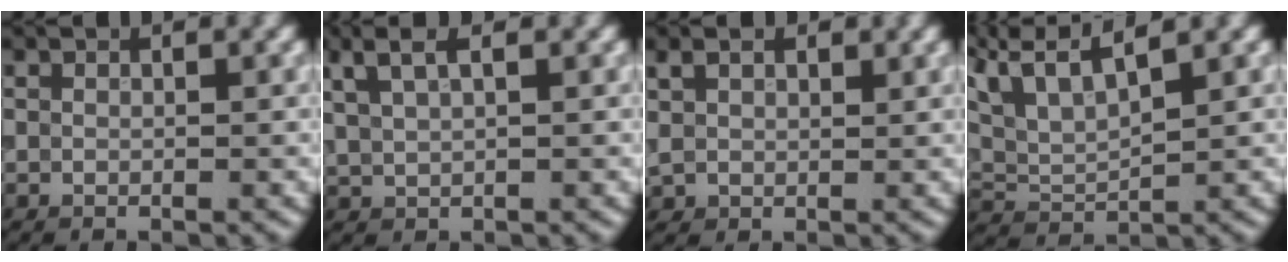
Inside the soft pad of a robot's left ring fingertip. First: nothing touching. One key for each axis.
{"total": 3.2, "fx": 1.9, "fy": 1.1, "fz": 2.3, "tx": -0.060, "ty": 0.008, "tz": 0.040}
{"total": 2.0, "fx": 1.0, "fy": 1.5, "fz": 0.9, "tx": -0.029, "ty": 0.003, "tz": 0.018}
{"total": 6.6, "fx": 4.6, "fy": 2.0, "fz": 4.3, "tx": -0.102, "ty": 0.021, "tz": 0.078}